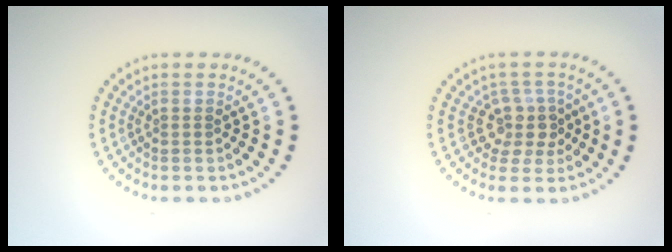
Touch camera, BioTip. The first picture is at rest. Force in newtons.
{"total": 2.9, "press": 2.3, "slide": 1.7}